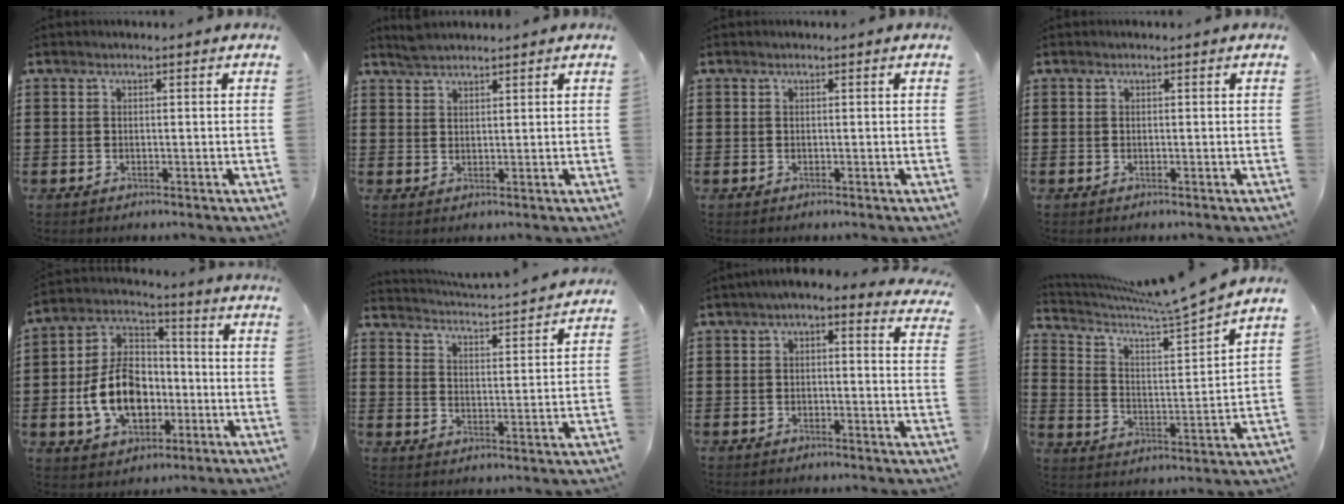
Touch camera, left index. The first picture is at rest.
{"total": 2.1, "force": [2.0, 0.3, 0.4], "torque": [-0.012, 0.003, 0.040]}
{"total": 0.0}
{"total": 0.0}
{"total": 11.9, "force": [-2.5, 8.3, 8.2], "torque": [-0.204, 0.013, -0.048]}
{"total": 3.2, "force": [3.1, -0.6, 0.3], "torque": [-0.027, -0.034, 0.045]}
{"total": 1.5, "force": [0.3, 1.1, 1.0], "torque": [-0.024, 0.005, 0.001]}
{"total": 6.8, "force": [6.1, -0.7, 2.9], "torque": [-0.084, -0.049, 0.094]}